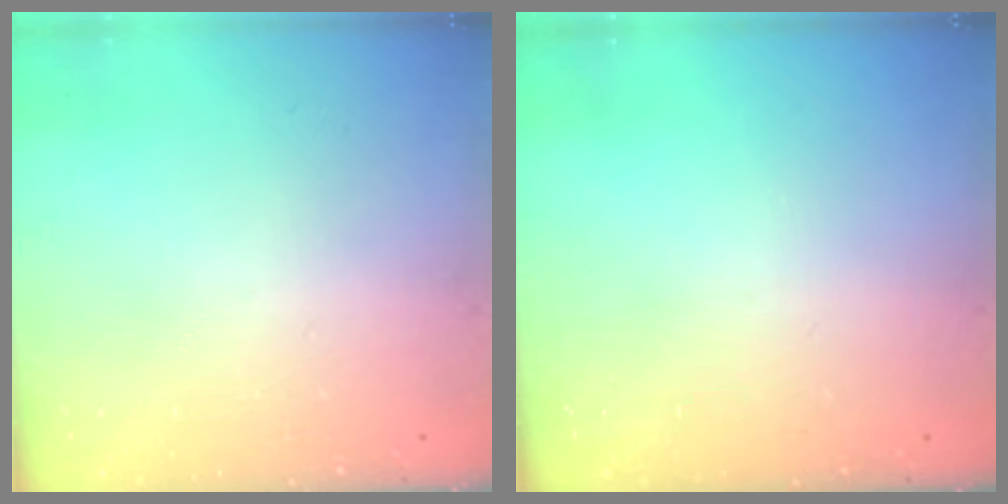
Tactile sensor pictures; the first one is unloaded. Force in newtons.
{"total": 0.0}